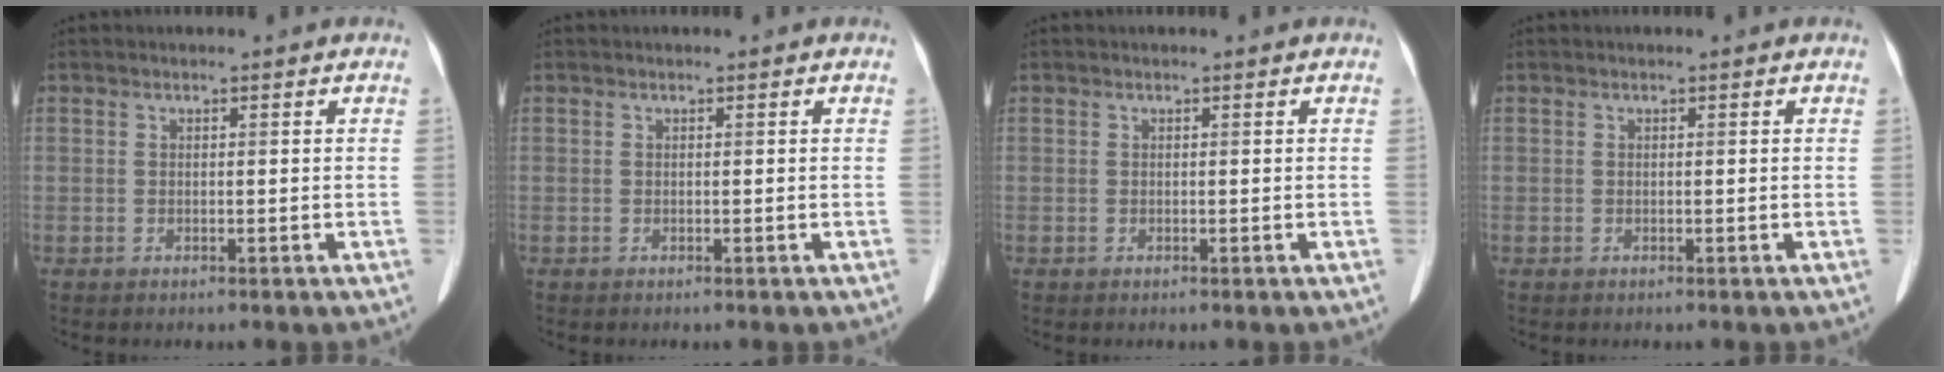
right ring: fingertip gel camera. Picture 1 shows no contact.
{"total": 0.0}
{"total": 0.0}
{"total": 0.0}